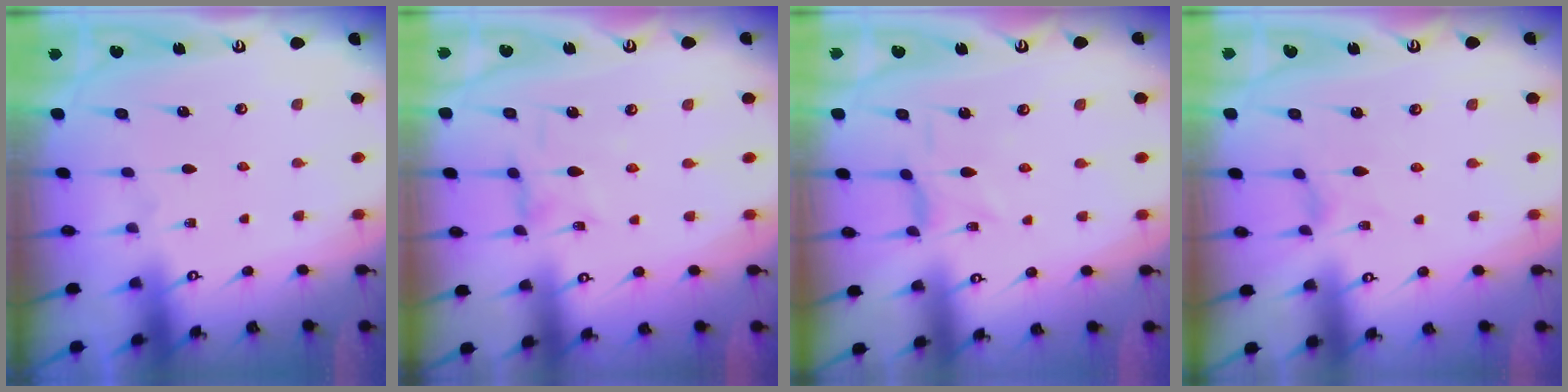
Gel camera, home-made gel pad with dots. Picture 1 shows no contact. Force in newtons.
{"total": 2.2, "press": 2.2, "slide": 0.4}
{"total": 1.1, "press": 1.0, "slide": 0.4}
{"total": 0.0}